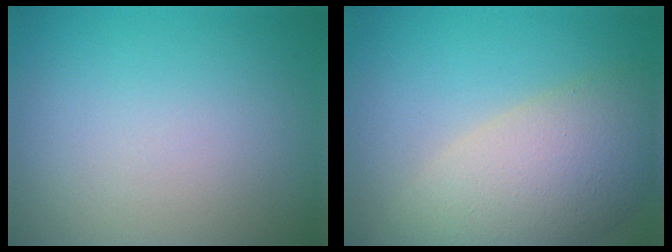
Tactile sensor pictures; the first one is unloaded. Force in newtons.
{"total": 8.5, "press": 8.5, "slide": 0.7}